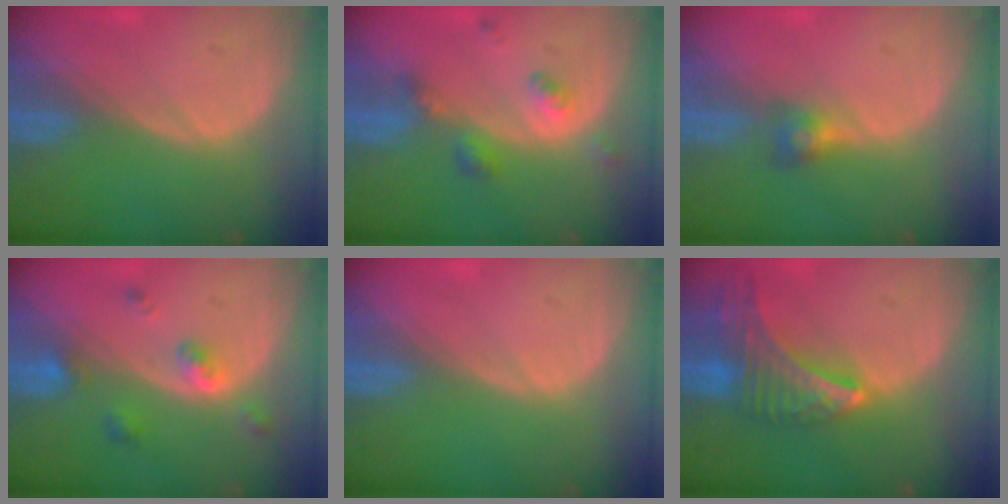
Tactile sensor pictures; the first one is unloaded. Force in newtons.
{"total": 5.1, "press": 4.5, "slide": 2.5}
{"total": 2.6, "press": 2.5, "slide": 0.7}
{"total": 4.4, "press": 4.1, "slide": 1.6}
{"total": 0.0}
{"total": 9.1, "press": 8.1, "slide": 4.2}